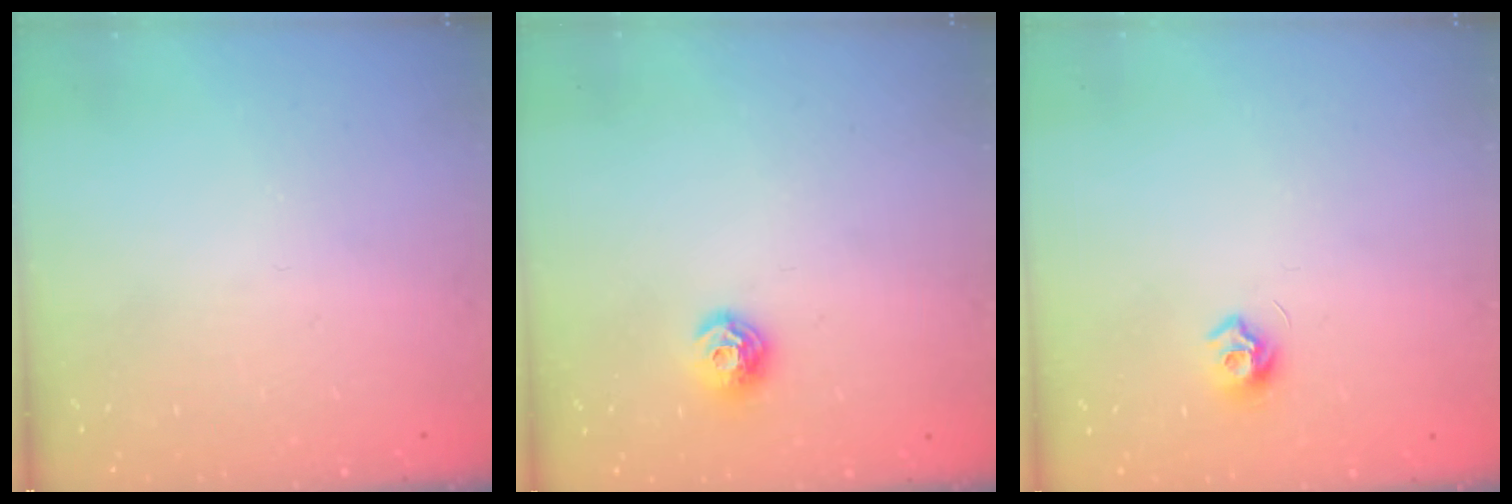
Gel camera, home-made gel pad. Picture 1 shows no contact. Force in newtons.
{"total": 7.0, "press": 6.9, "slide": 0.9}
{"total": 6.4, "press": 6.3, "slide": 0.6}